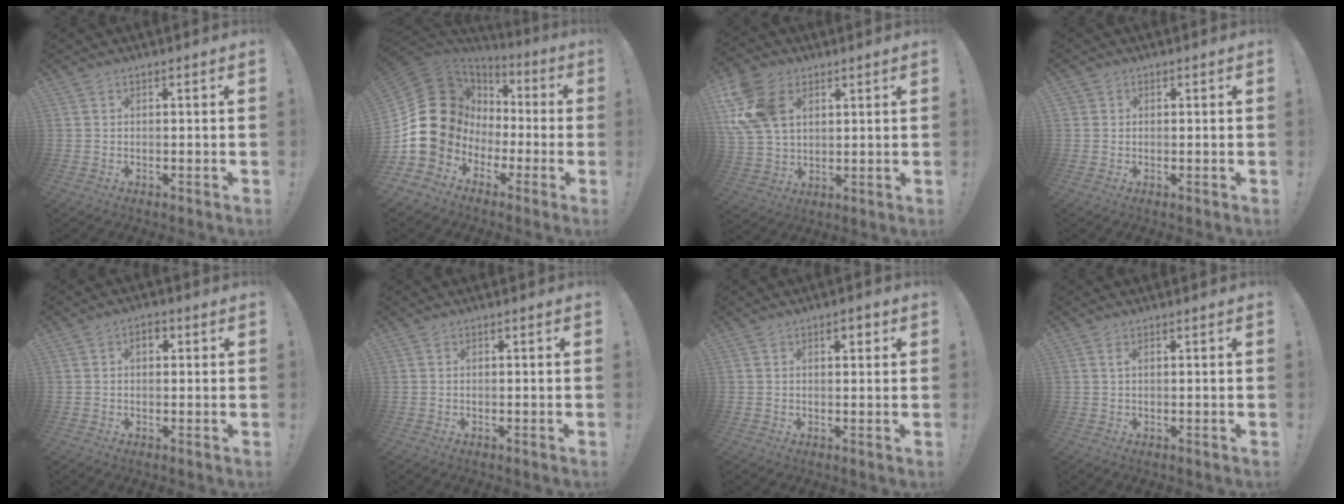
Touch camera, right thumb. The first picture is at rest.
{"total": 20.3, "force": [-0.1, 18.3, 8.8], "torque": [-0.156, -0.002, 0.046]}
{"total": 16.1, "force": [5.6, 11.3, 9.9], "torque": [-0.205, -0.014, 0.110]}
{"total": 1.1, "force": [0.5, 0.9, 0.2], "torque": [-0.012, 0.005, 0.011]}
{"total": 3.0, "force": [0.5, 1.9, 2.3], "torque": [-0.037, 0.006, 0.007]}
{"total": 0.0}
{"total": 2.8, "force": [1.3, 1.3, 2.1], "torque": [-0.021, -0.003, 0.017]}
{"total": 0.8, "force": [0.2, 0.1, 0.7], "torque": [-0.007, -0.002, 0.002]}